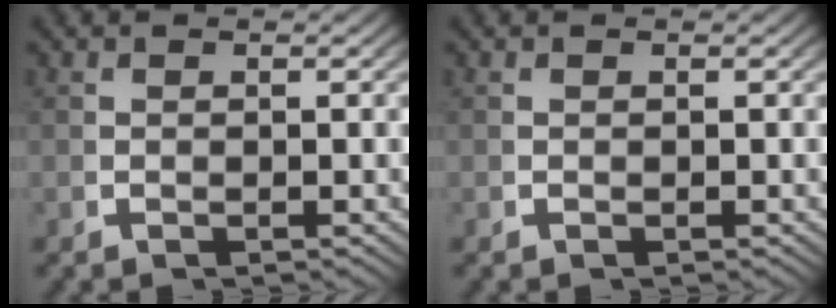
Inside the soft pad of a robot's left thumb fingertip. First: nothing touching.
{"total": 0.0}